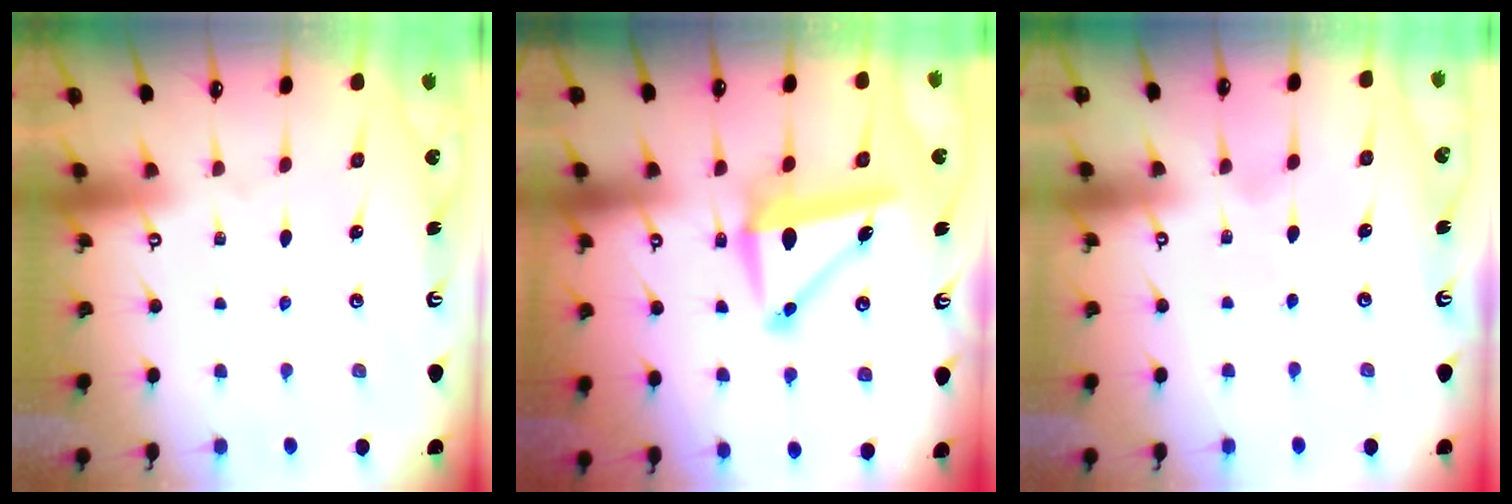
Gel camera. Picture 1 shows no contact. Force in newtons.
{"total": 9.7, "press": 9.5, "slide": 1.9}
{"total": 3.3, "press": 3.3, "slide": 0.5}